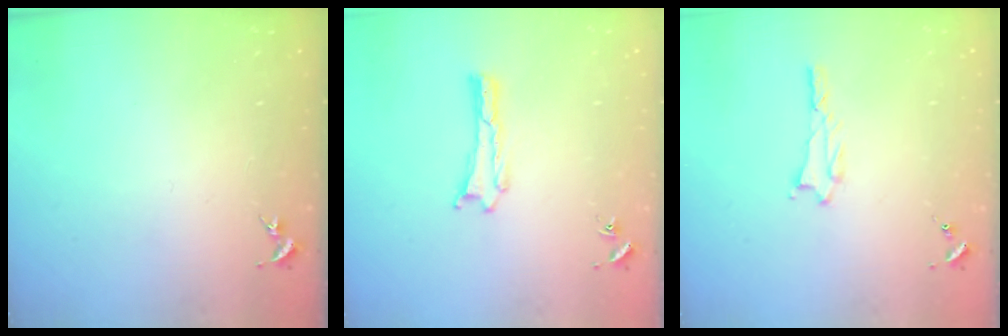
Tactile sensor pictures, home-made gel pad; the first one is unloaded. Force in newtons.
{"total": 0.0}
{"total": 1.0, "press": 1.0, "slide": 0.1}